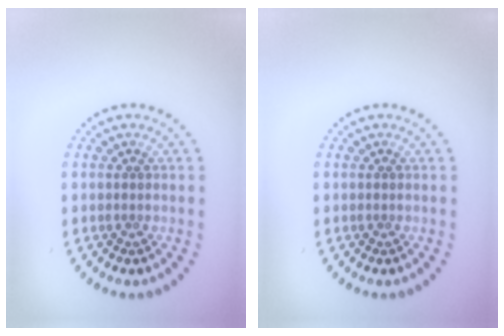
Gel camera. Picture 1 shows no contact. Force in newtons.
{"total": 0.0}